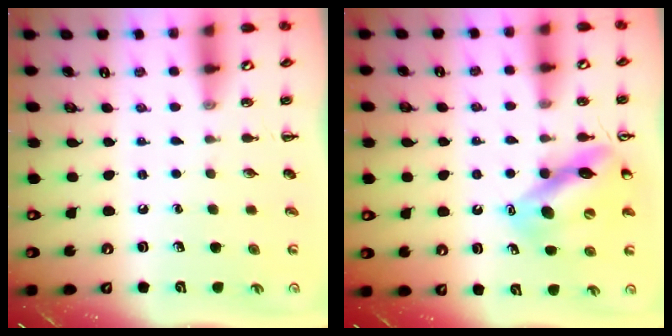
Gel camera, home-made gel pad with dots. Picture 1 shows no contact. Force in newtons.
{"total": 12.1, "press": 11.6, "slide": 3.3}